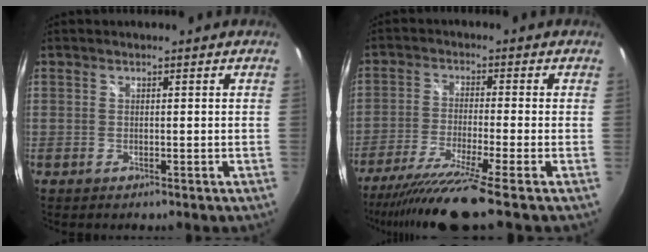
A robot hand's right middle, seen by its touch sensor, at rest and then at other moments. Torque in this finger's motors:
{"motor_torque": [1.07, -1.07, 0.38, 0.14]}